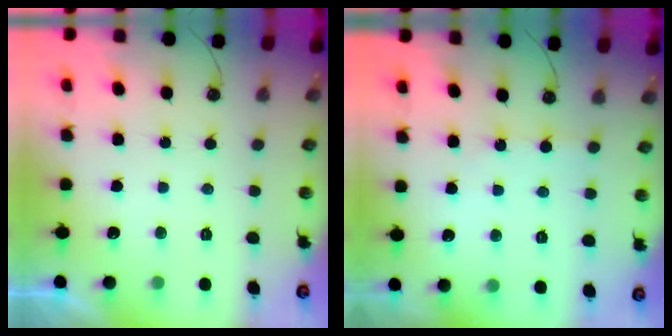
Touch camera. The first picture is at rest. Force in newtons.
{"total": 2.2, "press": 2.1, "slide": 0.3}